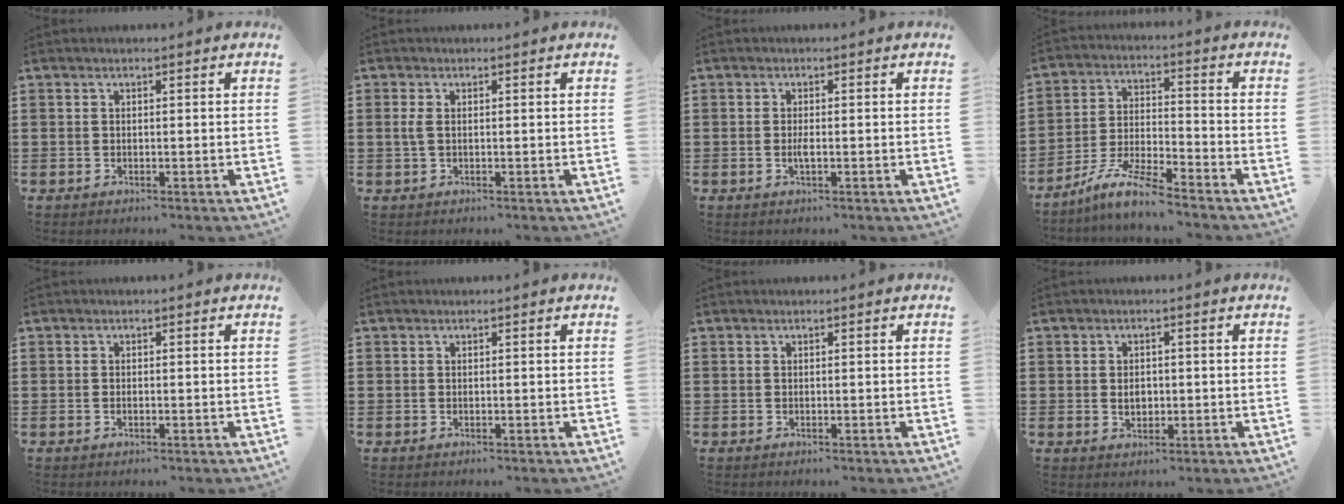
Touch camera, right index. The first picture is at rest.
{"total": 1.8, "force": [0.1, 0.8, 1.6], "torque": [-0.047, -0.002, -0.005]}
{"total": 1.5, "force": [-0.3, 0.4, 1.4], "torque": [-0.034, -0.003, -0.008]}
{"total": 7.6, "force": [-6.7, 0.5, 3.7], "torque": [-0.083, 0.000, -0.132]}
{"total": 0.5, "force": [-0.3, 0.1, 0.4], "torque": [-0.010, -0.003, -0.004]}
{"total": 0.0}
{"total": 0.0}
{"total": 2.4, "force": [0.0, 1.7, 1.7], "torque": [-0.027, 0.003, -0.004]}